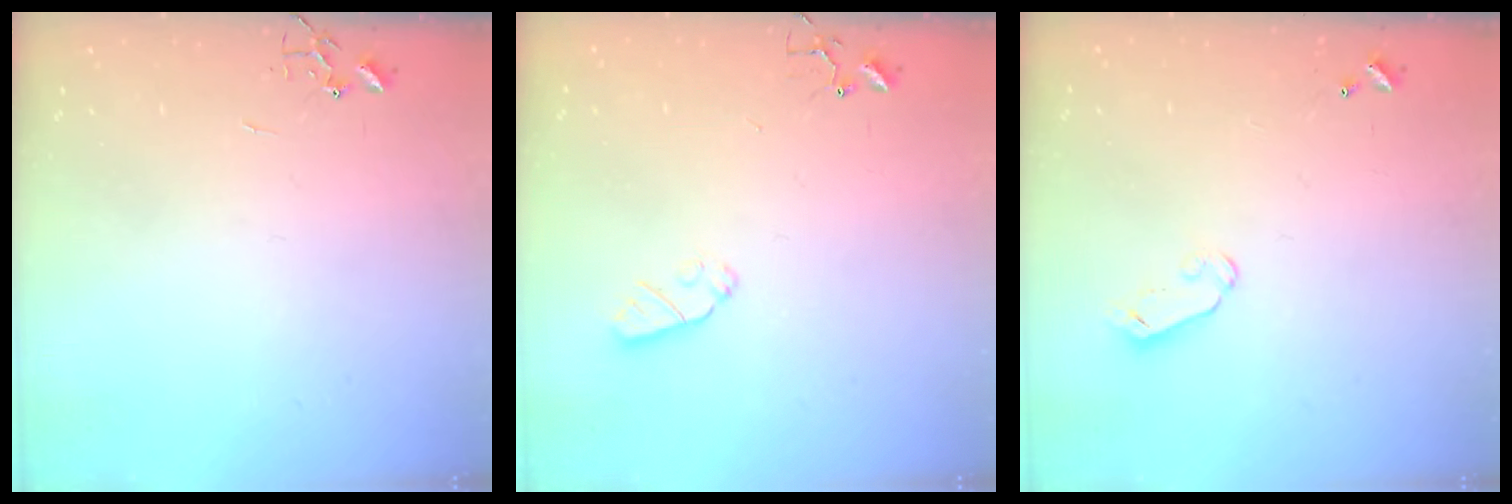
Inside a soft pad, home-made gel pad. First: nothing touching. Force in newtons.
{"total": 6.2, "press": 6.2, "slide": 0.3}
{"total": 4.0, "press": 4.0, "slide": 0.4}